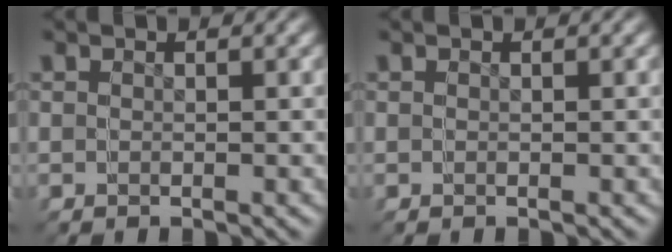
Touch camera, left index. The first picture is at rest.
{"total": 0.0}